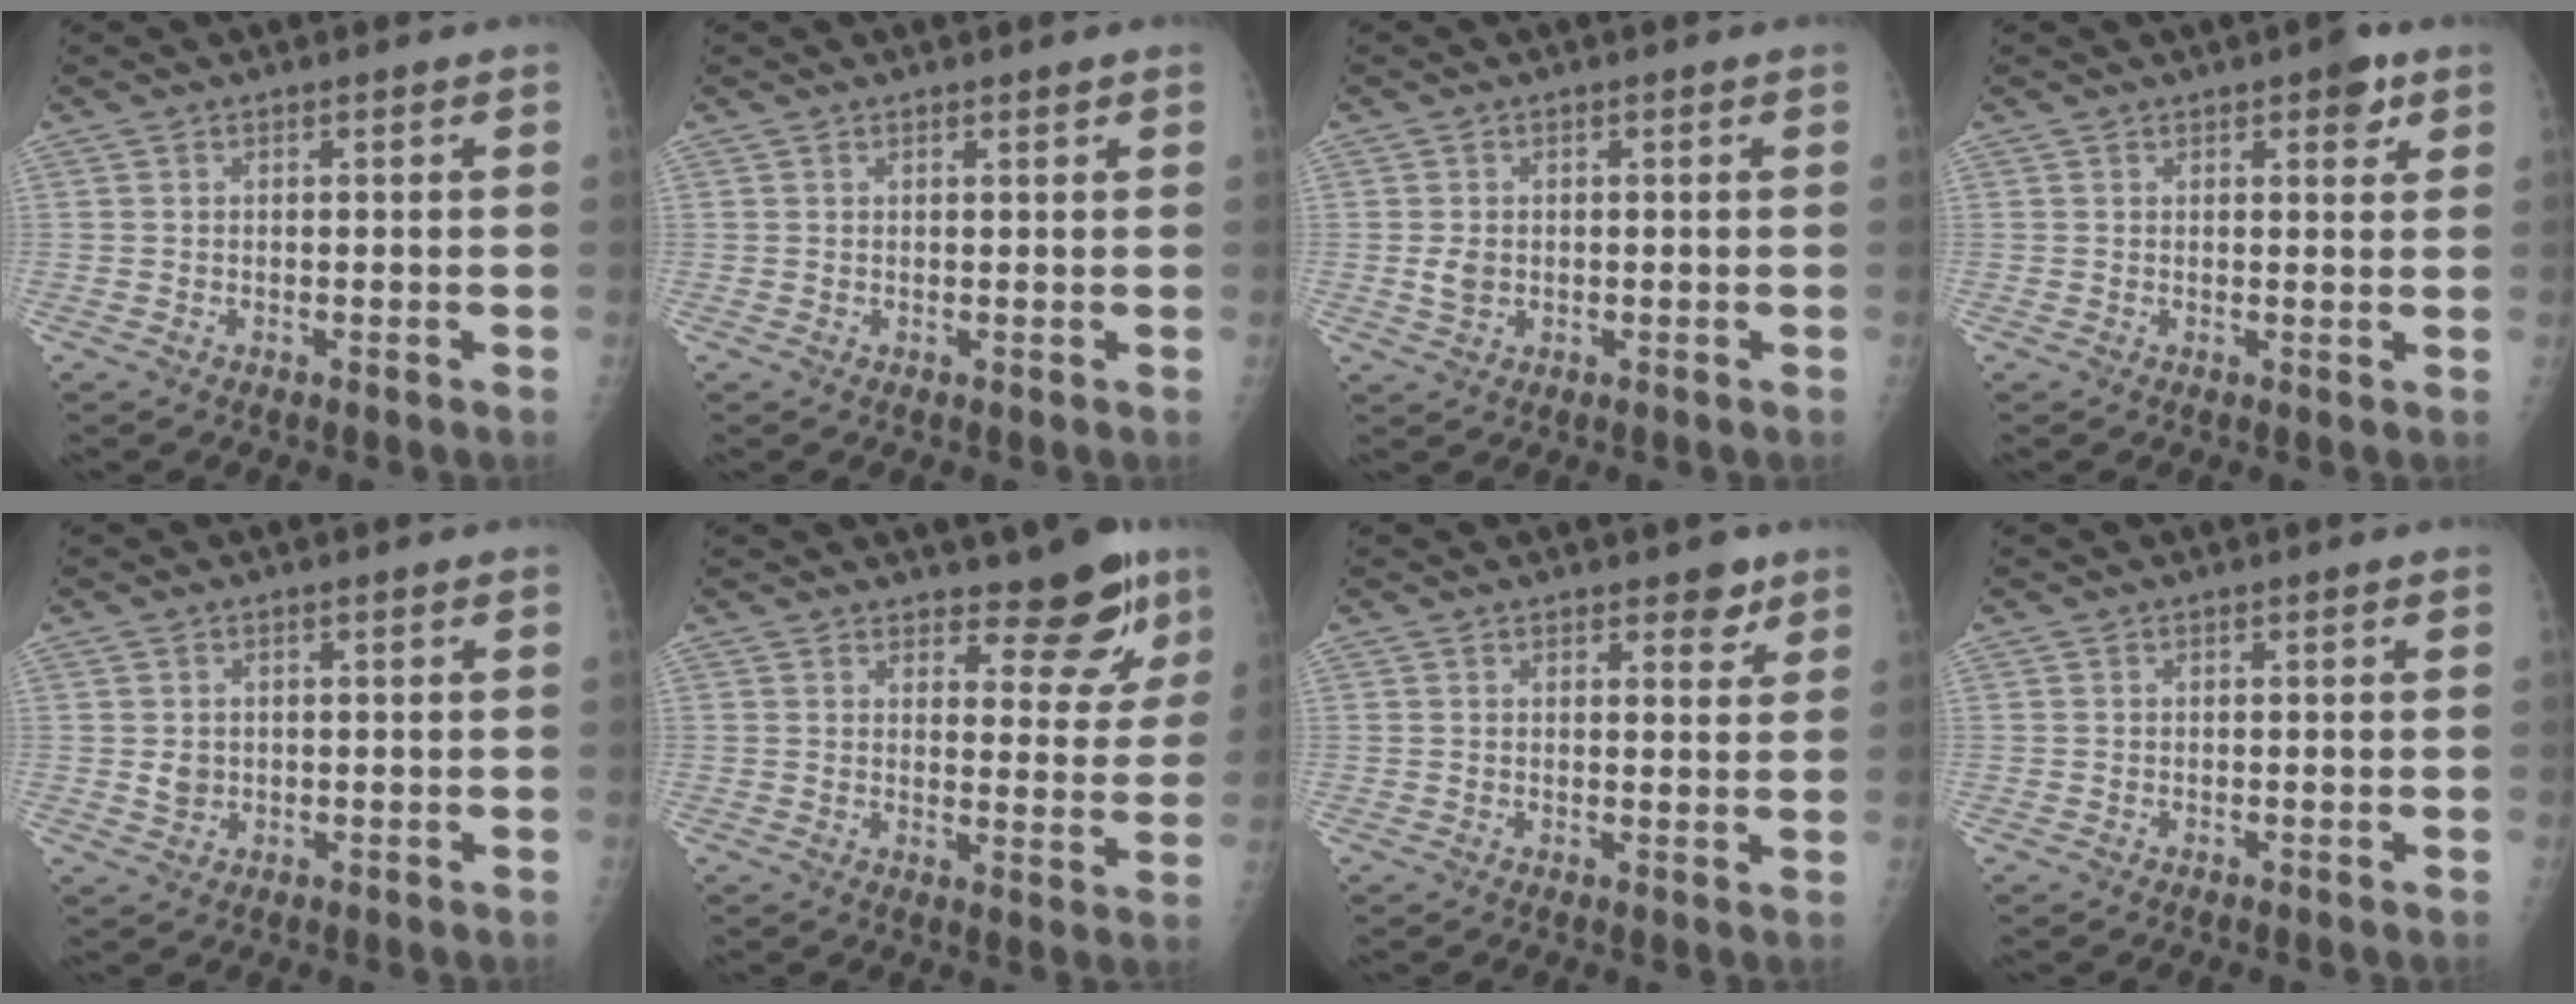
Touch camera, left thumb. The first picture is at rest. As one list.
[{"total": 0.8, "force": [0.6, 0.2, 0.5], "torque": [-0.007, -0.002, 0.009]}, {"total": 2.6, "force": [-0.1, 2.0, 1.6], "torque": [-0.026, -0.001, 0.000]}, {"total": 3.7, "force": [2.0, 1.6, 2.6], "torque": [-0.018, -0.006, 0.021]}, {"total": 2.3, "force": [0.1, 2.0, 1.1], "torque": [-0.010, 0.000, 0.008]}, {"total": 9.0, "force": [6.8, 3.6, 4.7], "torque": [-0.026, -0.049, 0.092]}, {"total": 3.6, "force": [2.4, 1.7, 2.0], "torque": [-0.005, -0.012, 0.029]}, {"total": 0.0}]